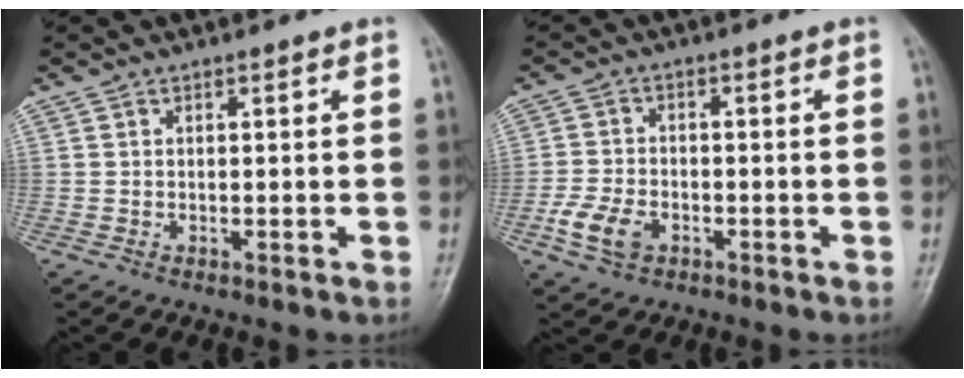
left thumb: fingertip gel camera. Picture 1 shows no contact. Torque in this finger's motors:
{"motor_torque": [-0.57, 0.80, 0.77, 0.43, 0.05]}